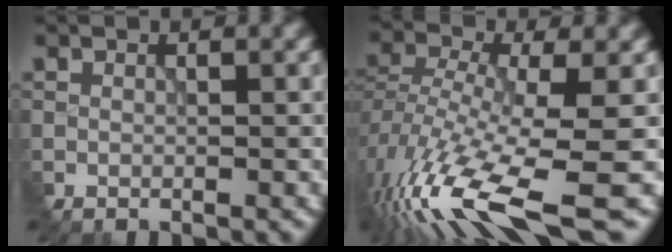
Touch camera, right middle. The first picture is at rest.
{"total": 12.5, "force": [-6.2, 4.0, 10.1], "torque": [-0.221, -0.017, -0.095]}